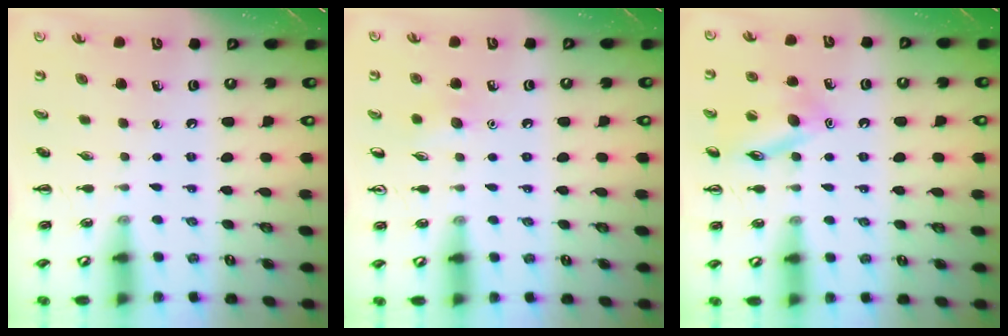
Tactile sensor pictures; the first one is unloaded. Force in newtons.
{"total": 5.7, "press": 5.5, "slide": 1.6}
{"total": 13.4, "press": 13.3, "slide": 1.4}